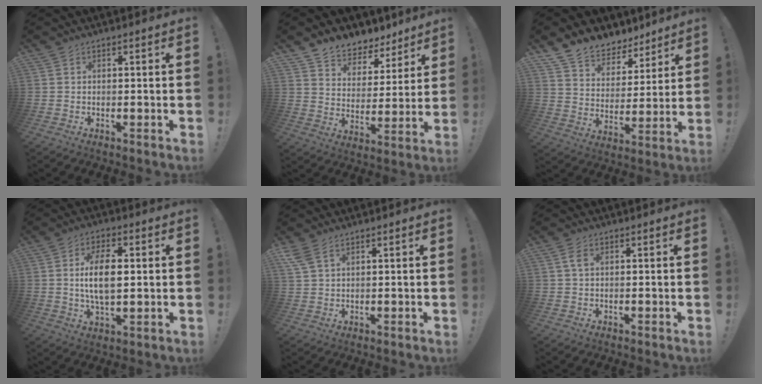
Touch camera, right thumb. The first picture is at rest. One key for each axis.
{"total": 8.1, "fx": 6.8, "fy": 4.3, "fz": 1.0, "tx": -0.020, "ty": -0.062, "tz": 0.129}
{"total": 10.0, "fx": 8.4, "fy": 5.1, "fz": 1.7, "tx": -0.039, "ty": -0.070, "tz": 0.160}
{"total": 11.2, "fx": 1.2, "fy": 5.6, "fz": 9.6, "tx": -0.170, "ty": -0.005, "tz": 0.014}
{"total": 4.1, "fx": 2.4, "fy": 1.9, "fz": 2.7, "tx": -0.056, "ty": -0.005, "tz": 0.048}
{"total": 2.5, "fx": 0.6, "fy": 1.5, "fz": 1.9, "tx": -0.032, "ty": 0.003, "tz": 0.009}